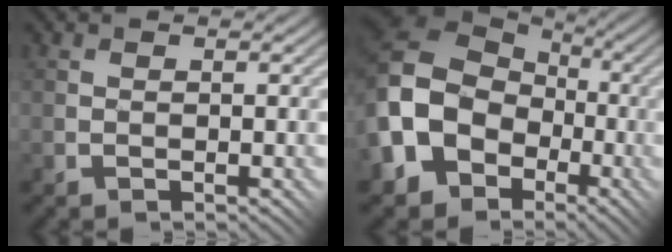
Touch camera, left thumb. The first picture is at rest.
{"total": 15.0, "force": [-3.9, 12.3, 7.7], "torque": [-0.203, -0.010, -0.092]}